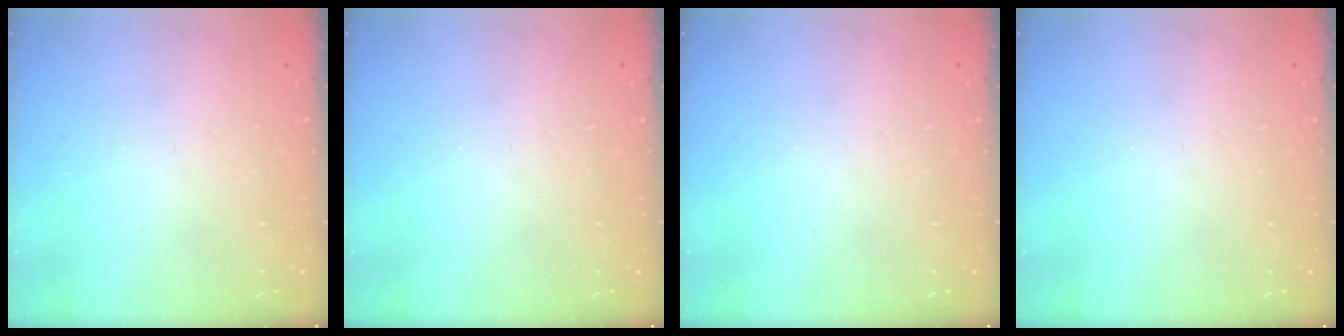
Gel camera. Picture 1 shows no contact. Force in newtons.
{"total": 0.0}
{"total": 0.0}
{"total": 0.0}